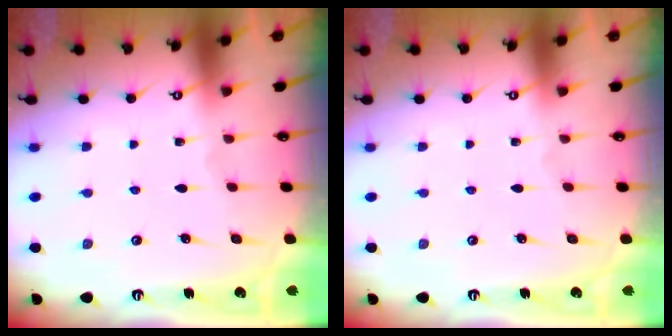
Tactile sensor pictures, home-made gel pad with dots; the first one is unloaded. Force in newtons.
{"total": 0.0}